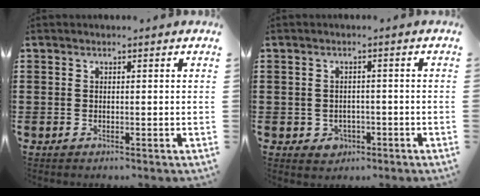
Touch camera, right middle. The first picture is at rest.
{"total": 1.6, "force": [-0.9, 1.3, 0.5], "torque": [-0.017, -0.002, -0.021]}